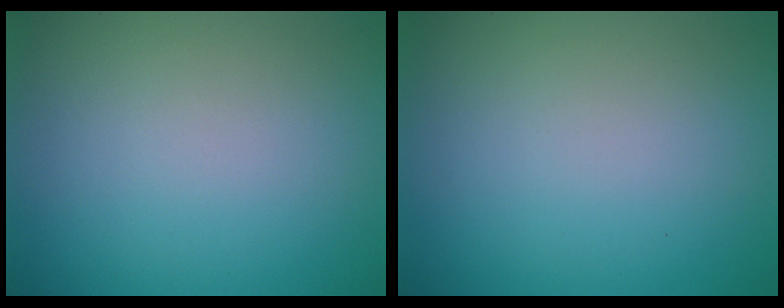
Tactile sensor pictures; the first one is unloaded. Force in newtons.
{"total": 0.0}